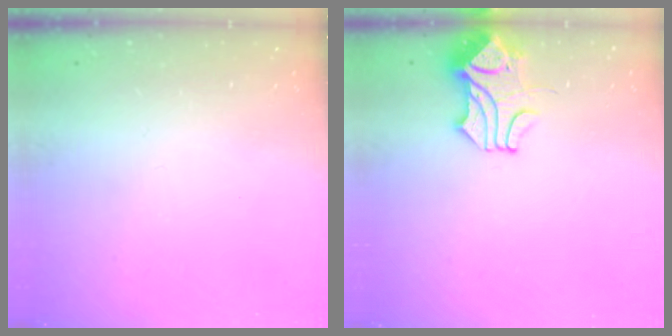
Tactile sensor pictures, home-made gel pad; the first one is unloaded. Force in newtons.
{"total": 2.1, "press": 1.9, "slide": 0.9}